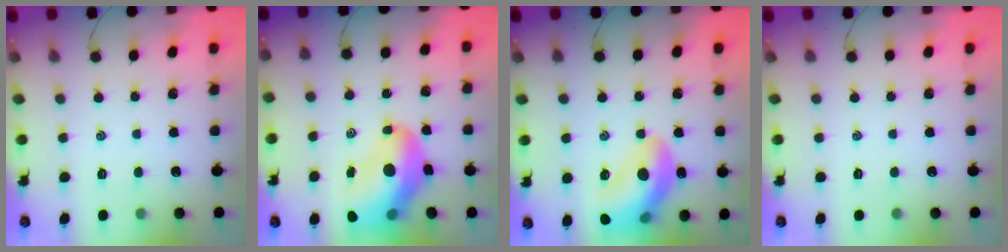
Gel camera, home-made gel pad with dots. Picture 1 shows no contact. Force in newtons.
{"total": 16.7, "press": 16.1, "slide": 4.6}
{"total": 18.1, "press": 17.9, "slide": 3.1}
{"total": 0.0}